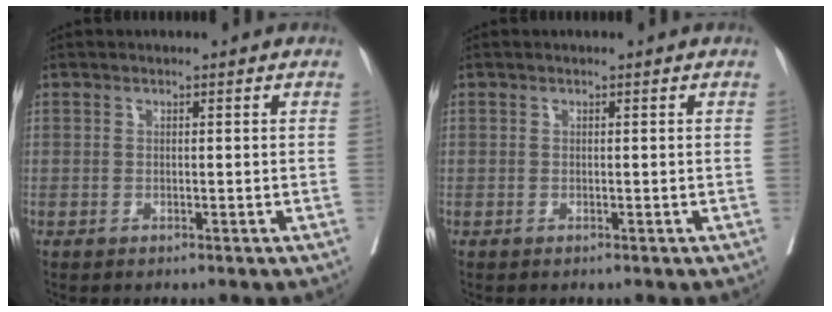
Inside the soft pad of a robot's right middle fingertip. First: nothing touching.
{"total": 0.0}